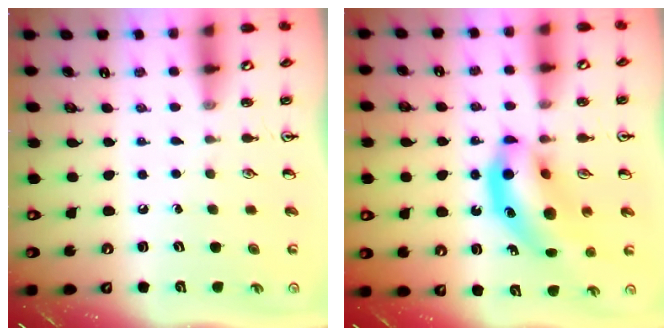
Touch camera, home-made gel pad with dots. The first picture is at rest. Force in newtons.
{"total": 12.1, "press": 11.6, "slide": 3.5}